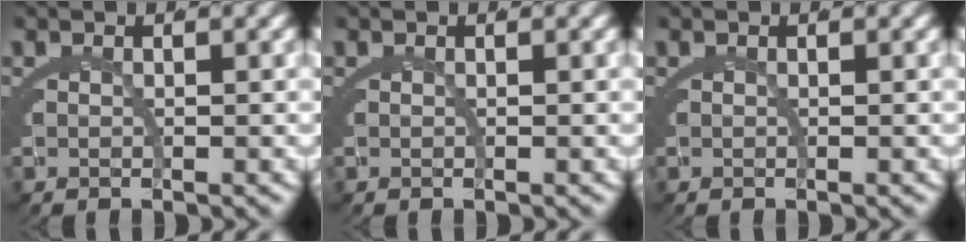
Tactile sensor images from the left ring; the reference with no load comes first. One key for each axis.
{"total": 0.0}
{"total": 0.0}